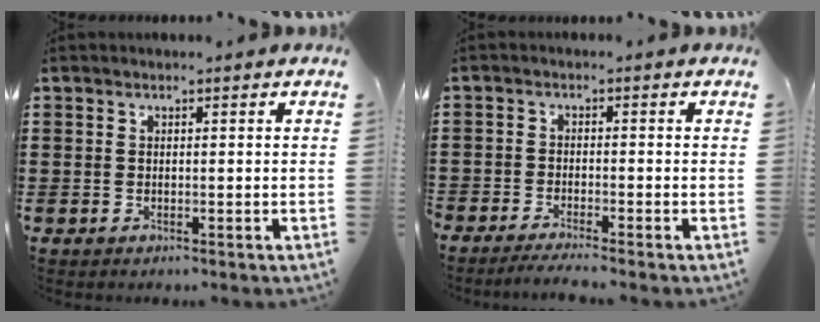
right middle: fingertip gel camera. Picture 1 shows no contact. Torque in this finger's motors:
{"motor_torque": [1.92, 0.22, 0.44, 0.16]}